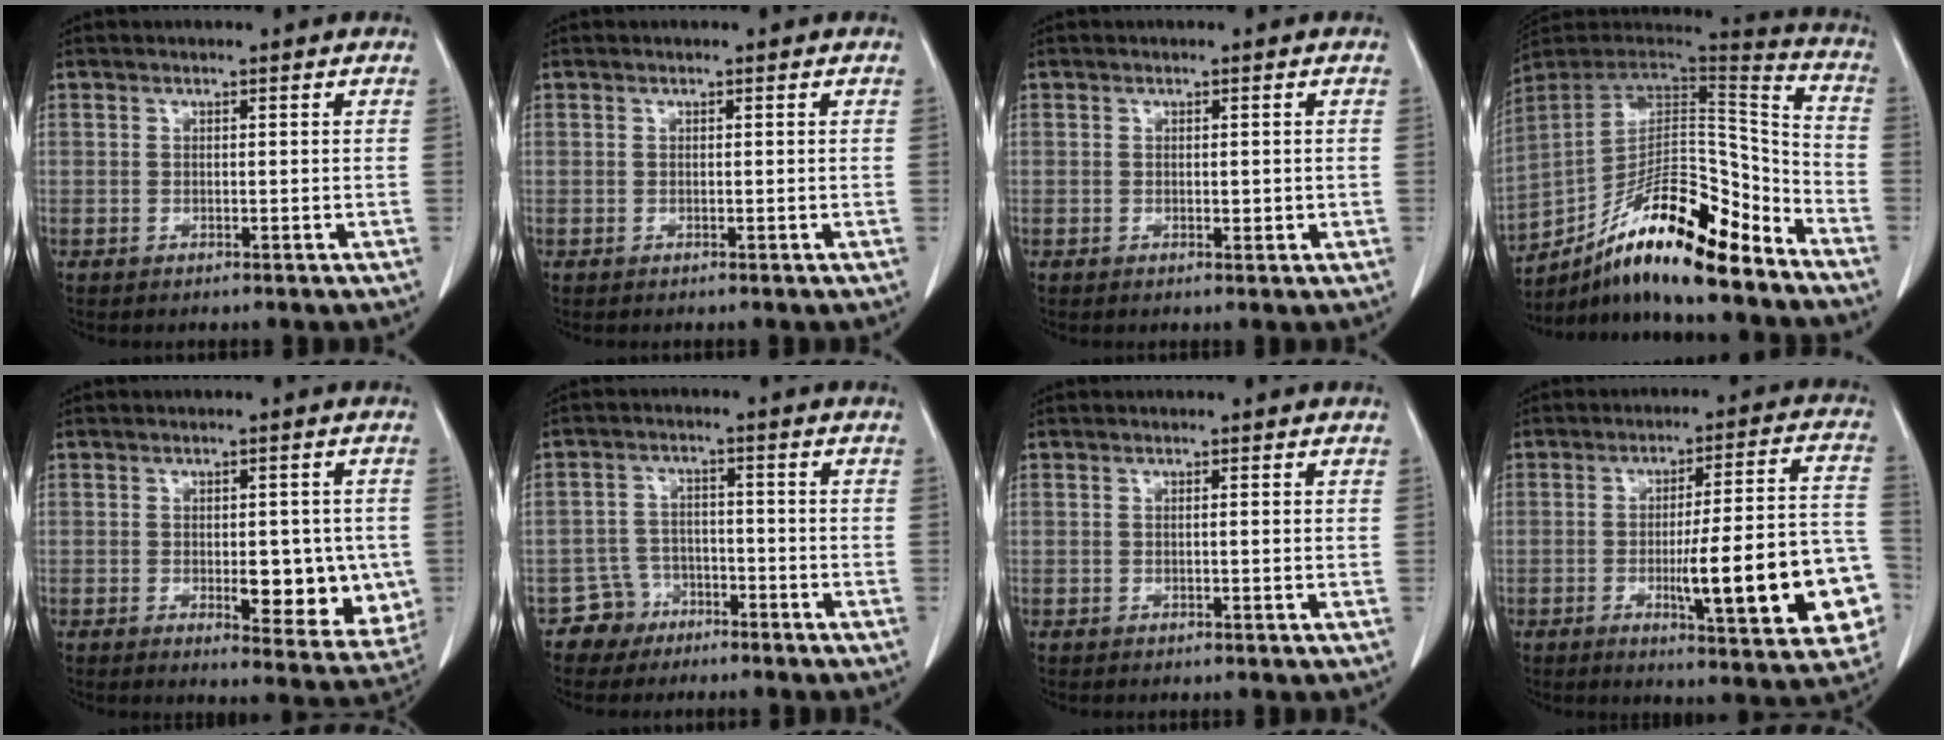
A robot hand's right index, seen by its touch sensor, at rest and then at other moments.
{"total": 0.0}
{"total": 1.2, "force": [-0.1, 0.6, 1.0], "torque": [-0.013, -0.001, 0.002]}
{"total": 21.3, "force": [-15.1, 4.4, 14.3], "torque": [-0.226, 0.014, -0.257]}
{"total": 10.6, "force": [-1.6, 4.6, 9.4], "torque": [-0.102, -0.007, -0.008]}
{"total": 4.7, "force": [-3.1, 3.5, -0.4], "torque": [0.014, 0.014, -0.055]}
{"total": 0.8, "force": [0.1, 0.0, 0.7], "torque": [-0.013, 0.001, 0.002]}
{"total": 18.5, "force": [-4.8, 2.8, 17.7], "torque": [-0.179, 0.024, -0.053]}